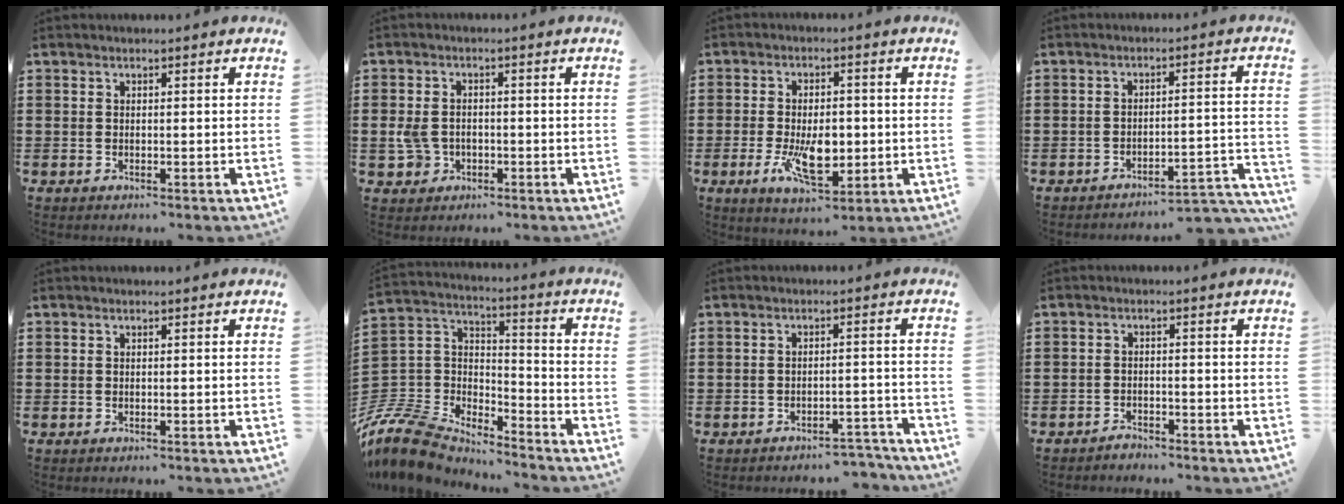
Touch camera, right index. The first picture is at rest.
{"total": 3.5, "force": [-0.8, 2.9, 1.7], "torque": [-0.053, 0.001, -0.020]}
{"total": 8.7, "force": [-1.6, 4.2, 7.5], "torque": [-0.135, -0.009, -0.028]}
{"total": 4.1, "force": [-3.8, 0.0, 1.5], "torque": [-0.028, -0.007, -0.080]}
{"total": 0.0}
{"total": 9.9, "force": [-8.9, 3.6, 2.5], "torque": [-0.097, 0.001, -0.186]}
{"total": 3.2, "force": [-3.2, 0.4, 0.6], "torque": [-0.015, 0.004, -0.066]}
{"total": 1.6, "force": [-1.6, 0.3, 0.1], "torque": [-0.007, 0.004, -0.034]}